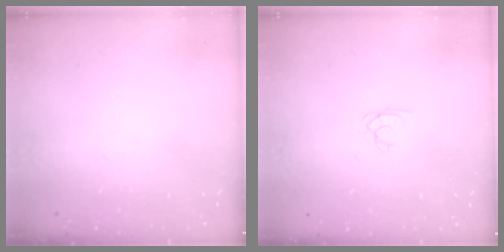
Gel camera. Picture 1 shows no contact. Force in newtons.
{"total": 1.9, "press": 1.9, "slide": 0.2}